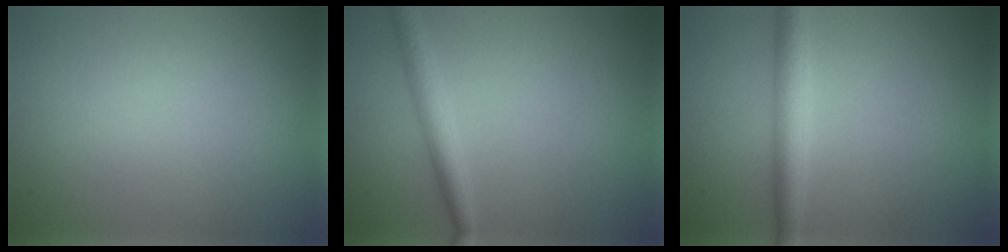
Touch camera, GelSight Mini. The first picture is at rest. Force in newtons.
{"total": 2.7, "press": 2.7, "slide": 0.1}
{"total": 3.3, "press": 3.3, "slide": 0.1}